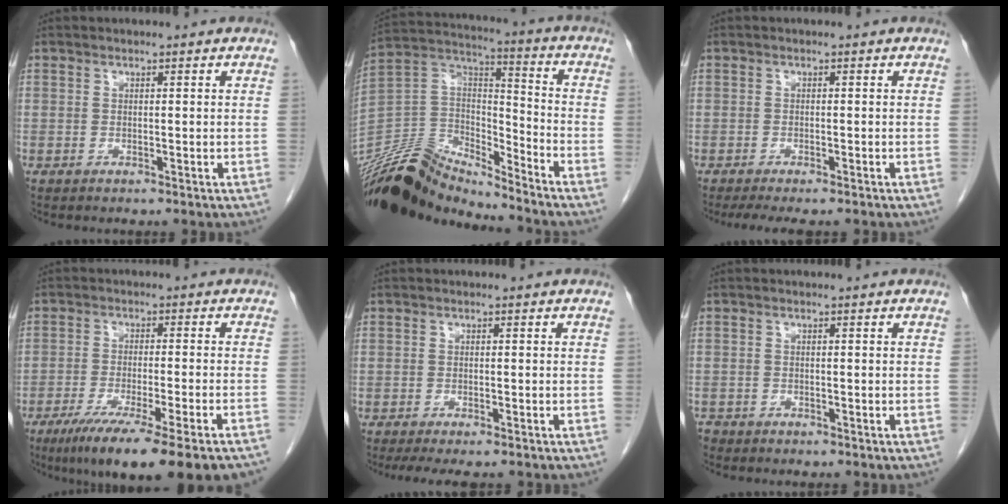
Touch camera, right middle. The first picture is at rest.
{"total": 16.9, "force": [-16.2, 2.5, 4.4], "torque": [-0.081, 0.043, -0.298]}
{"total": 5.9, "force": [-4.8, 1.3, 3.1], "torque": [-0.043, -0.010, -0.072]}
{"total": 17.1, "force": [-12.9, 0.3, 11.3], "torque": [-0.128, -0.047, -0.196]}
{"total": 6.3, "force": [-5.1, 1.6, 3.3], "torque": [-0.043, -0.009, -0.078]}
{"total": 2.3, "force": [-1.9, 1.2, 0.5], "torque": [-0.010, -0.001, -0.030]}